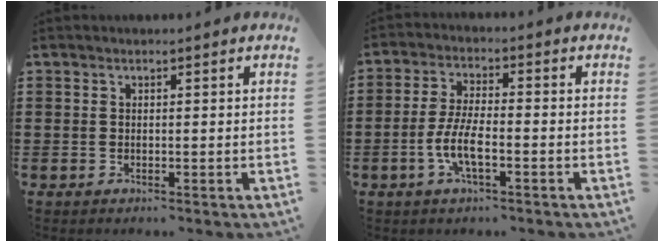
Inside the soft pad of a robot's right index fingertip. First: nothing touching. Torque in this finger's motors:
{"motor_torque": [1.47, 0.67, 0.67, 0.17]}